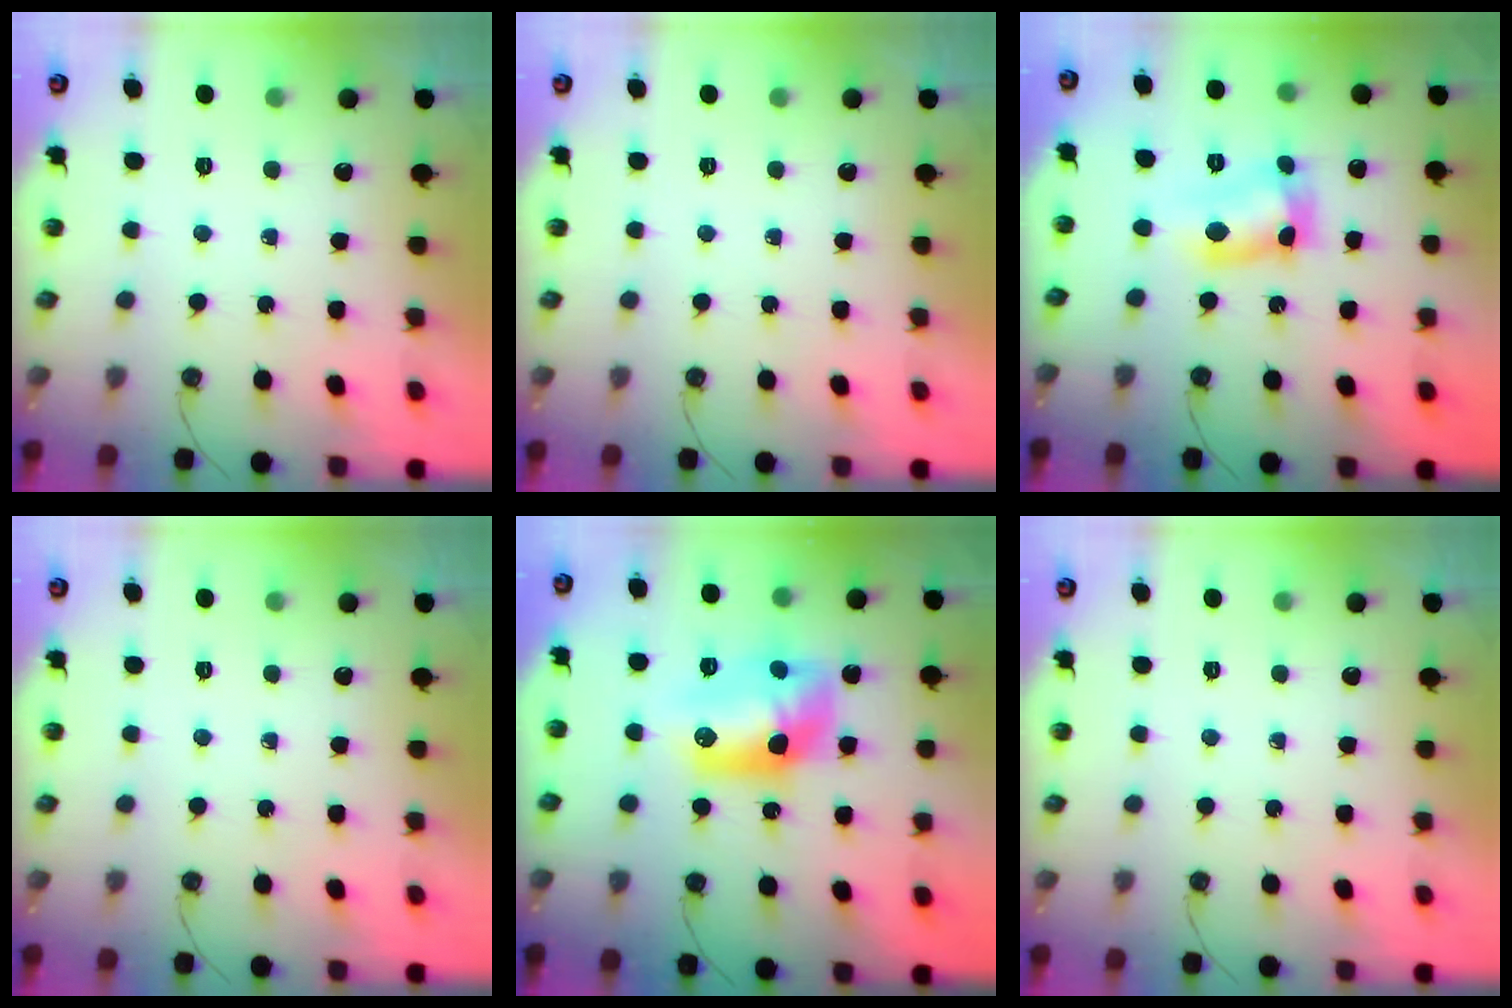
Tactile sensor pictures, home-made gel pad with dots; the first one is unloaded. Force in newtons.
{"total": 0.0}
{"total": 11.8, "press": 11.8, "slide": 0.9}
{"total": 0.0}
{"total": 13.0, "press": 12.9, "slide": 0.9}
{"total": 0.0}